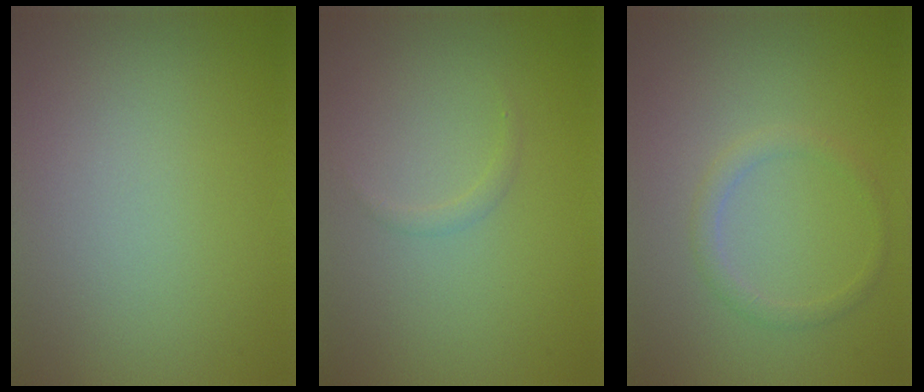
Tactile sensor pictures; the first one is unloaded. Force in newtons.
{"total": 0.7, "press": 0.7, "slide": 0.1}
{"total": 1.5, "press": 1.5, "slide": 0.1}